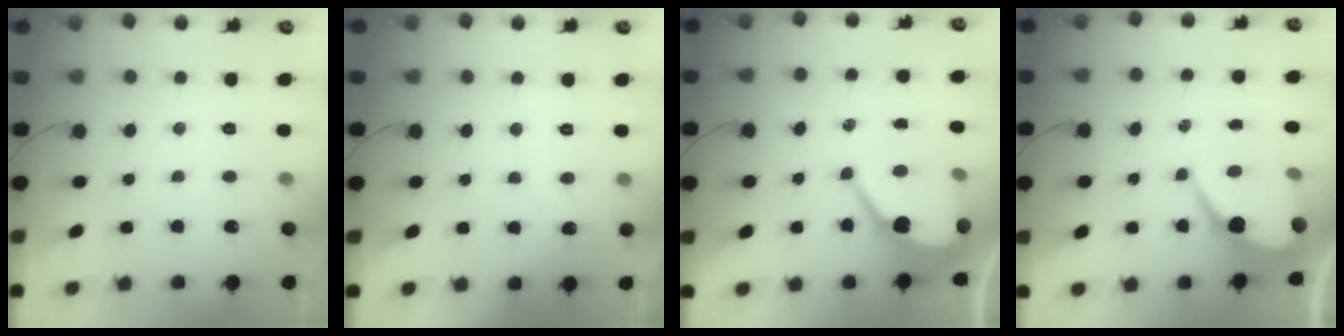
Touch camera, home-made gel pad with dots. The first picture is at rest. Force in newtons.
{"total": 2.3, "press": 2.3, "slide": 0.1}
{"total": 12.2, "press": 12.1, "slide": 0.9}
{"total": 10.3, "press": 10.3, "slide": 0.7}